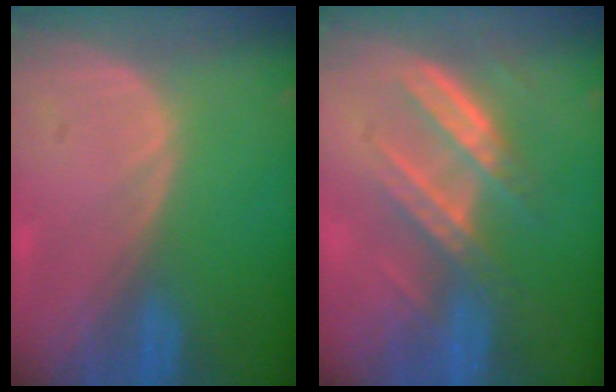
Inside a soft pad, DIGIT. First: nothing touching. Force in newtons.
{"total": 6.8, "press": 6.4, "slide": 2.3}